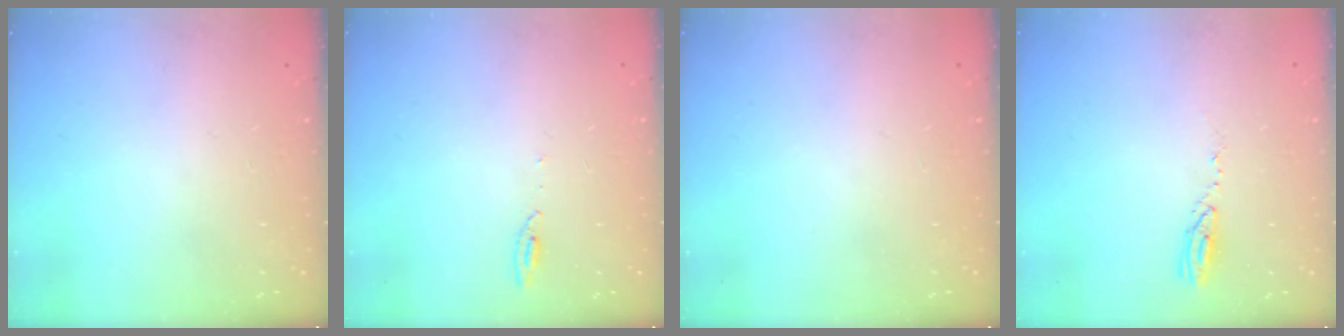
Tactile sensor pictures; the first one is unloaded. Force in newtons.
{"total": 3.5, "press": 3.5, "slide": 0.2}
{"total": 0.0}
{"total": 3.7, "press": 3.7, "slide": 0.2}